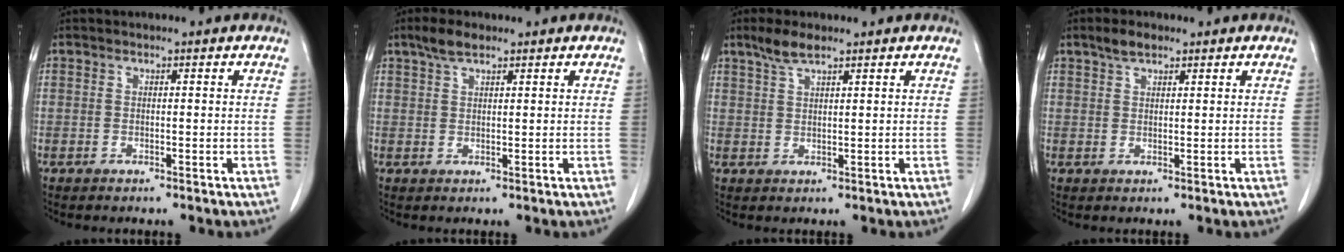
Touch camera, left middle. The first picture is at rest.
{"total": 3.2, "force": [2.4, 0.9, 2.0], "torque": [-0.047, 0.008, 0.047]}
{"total": 3.5, "force": [2.7, 0.6, 2.2], "torque": [-0.052, 0.004, 0.056]}
{"total": 2.6, "force": [2.0, 1.0, 1.5], "torque": [-0.033, 0.006, 0.037]}